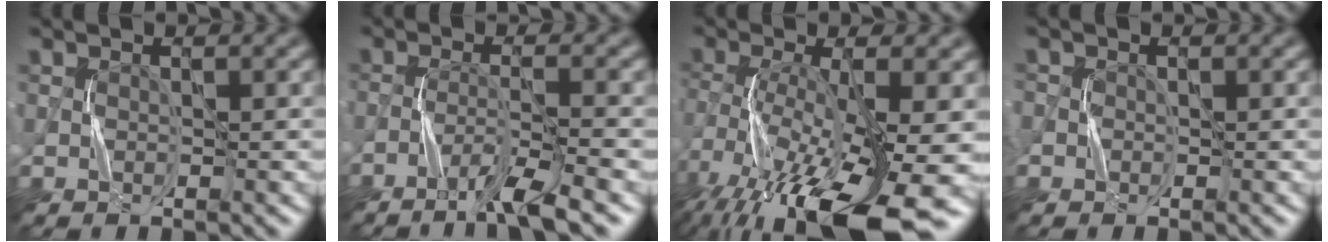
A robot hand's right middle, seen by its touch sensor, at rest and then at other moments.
{"total": 3.9, "force": [-2.7, 0.0, 2.8], "torque": [-0.046, 0.005, -0.060]}
{"total": 14.6, "force": [-8.4, 4.5, 11.0], "torque": [-0.227, -0.029, -0.128]}
{"total": 1.4, "force": [-0.3, 1.3, 0.4], "torque": [-0.001, -0.004, -0.009]}